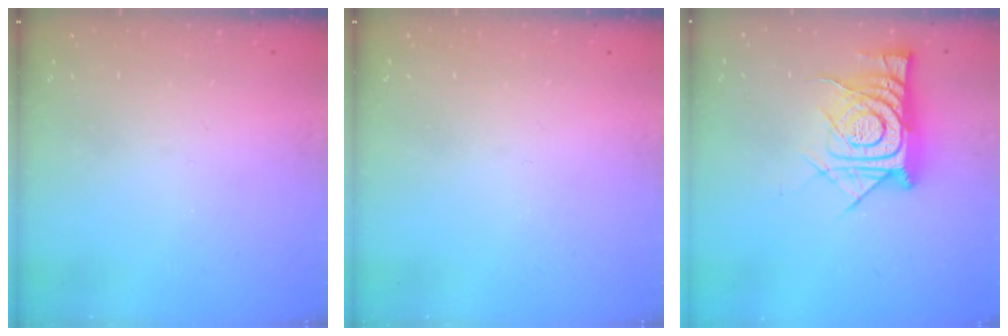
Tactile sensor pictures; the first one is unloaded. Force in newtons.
{"total": 0.0}
{"total": 14.5, "press": 14.4, "slide": 1.4}